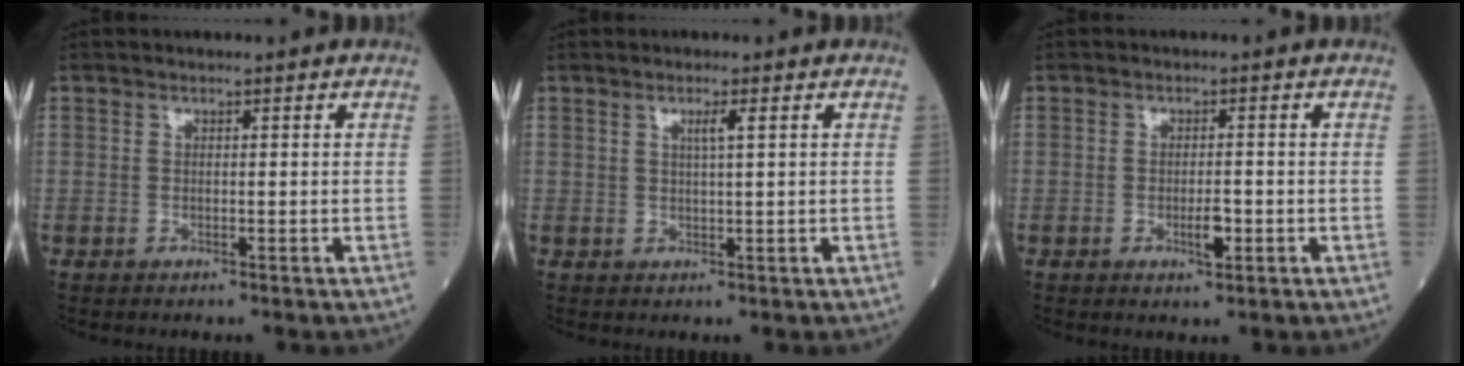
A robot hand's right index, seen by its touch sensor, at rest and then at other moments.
{"total": 1.9, "force": [0.9, -0.2, 1.6], "torque": [-0.025, -0.002, 0.015]}
{"total": 2.8, "force": [-0.8, 0.8, 2.5], "torque": [-0.042, -0.001, -0.011]}